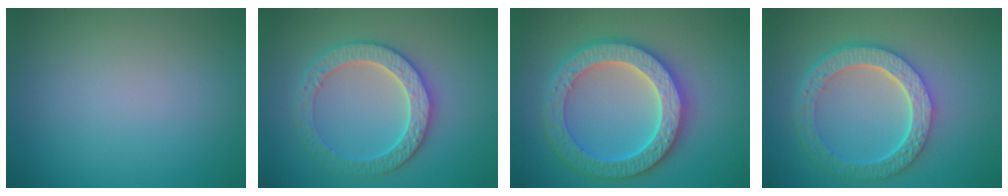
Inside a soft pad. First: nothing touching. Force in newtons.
{"total": 4.0, "press": 3.8, "slide": 1.0}
{"total": 6.4, "press": 6.2, "slide": 1.3}
{"total": 6.1, "press": 4.6, "slide": 4.1}